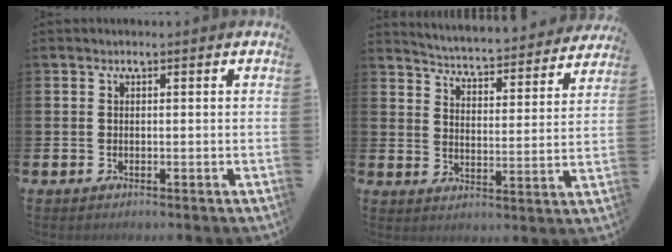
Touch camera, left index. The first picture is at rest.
{"total": 4.7, "force": [4.7, 0.3, 0.6], "torque": [-0.030, -0.048, 0.072]}